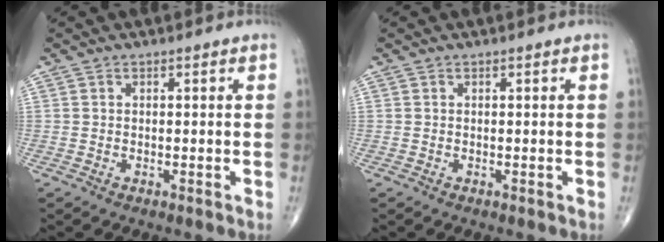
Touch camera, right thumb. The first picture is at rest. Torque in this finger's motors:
{"motor_torque": [-0.08, 0.08, 0.00, 0.00, 0.00]}